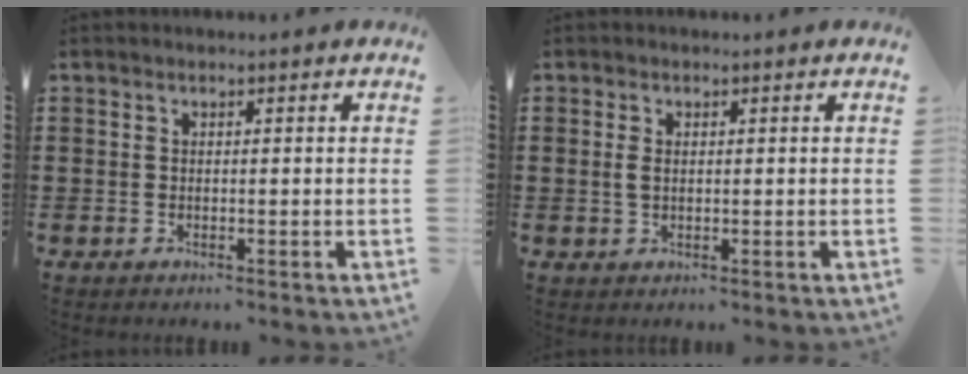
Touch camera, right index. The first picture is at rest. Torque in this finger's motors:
{"motor_torque": [0.12, 0.46, 0.10, 0.04]}